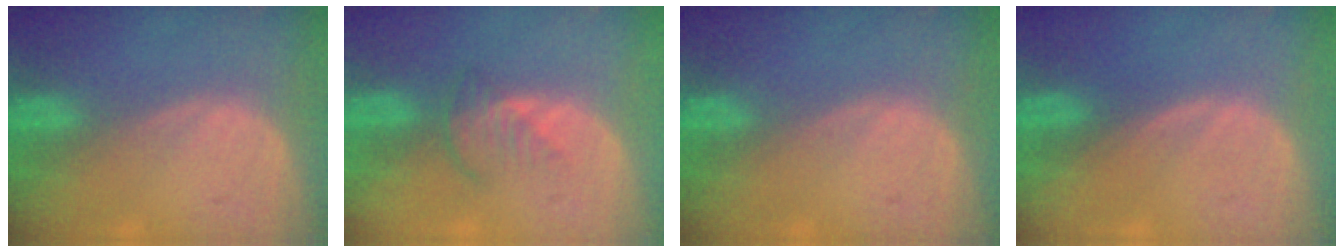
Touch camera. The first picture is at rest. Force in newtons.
{"total": 3.3, "press": 2.9, "slide": 1.4}
{"total": 0.0}
{"total": 0.0}